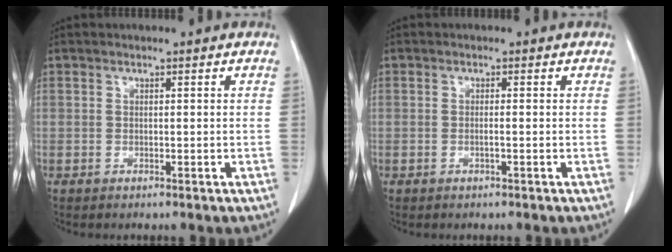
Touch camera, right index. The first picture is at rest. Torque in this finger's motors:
{"motor_torque": [-0.21, 0.08, 0.02, -0.01]}